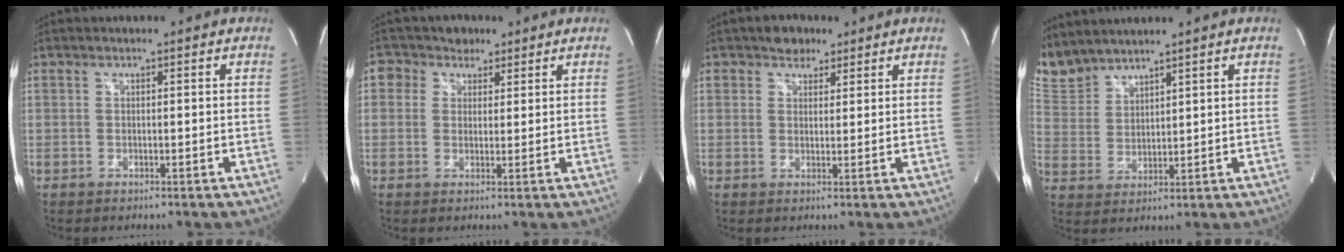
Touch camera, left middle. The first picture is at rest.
{"total": 4.4, "force": [2.4, 3.7, 0.8], "torque": [-0.018, 0.025, 0.041]}
{"total": 3.4, "force": [2.4, 2.3, 1.0], "torque": [-0.016, 0.007, 0.037]}
{"total": 7.1, "force": [7.0, 1.3, 0.4], "torque": [-0.023, 0.008, 0.159]}